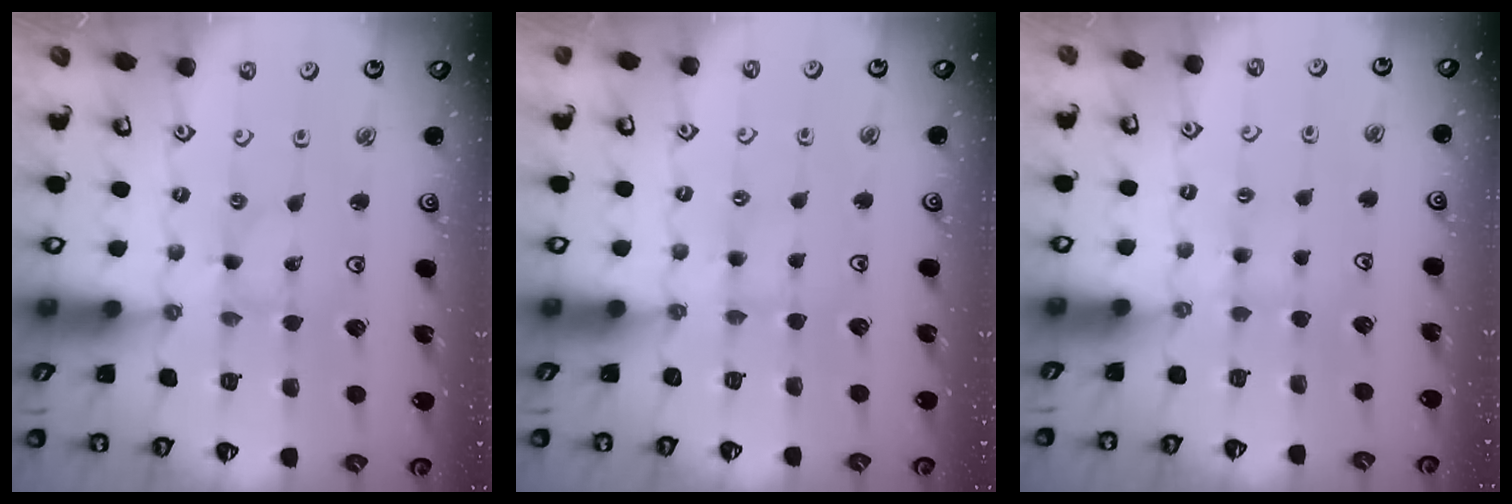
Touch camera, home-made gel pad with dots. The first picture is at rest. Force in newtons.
{"total": 2.5, "press": 2.4, "slide": 0.5}
{"total": 3.4, "press": 3.4, "slide": 0.5}